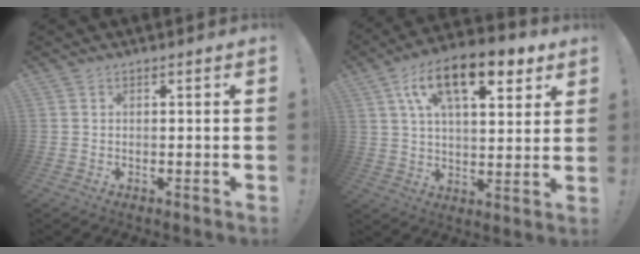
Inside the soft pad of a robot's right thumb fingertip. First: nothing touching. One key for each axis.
{"total": 17.3, "fx": 8.8, "fy": 7.4, "fz": 12.9, "tx": -0.208, "ty": -0.028, "tz": 0.148}